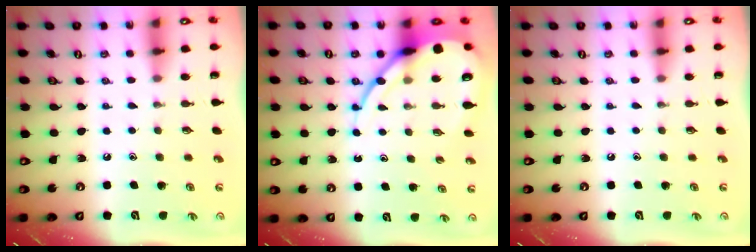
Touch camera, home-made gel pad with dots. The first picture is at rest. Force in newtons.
{"total": 13.4, "press": 13.3, "slide": 1.4}
{"total": 0.0}